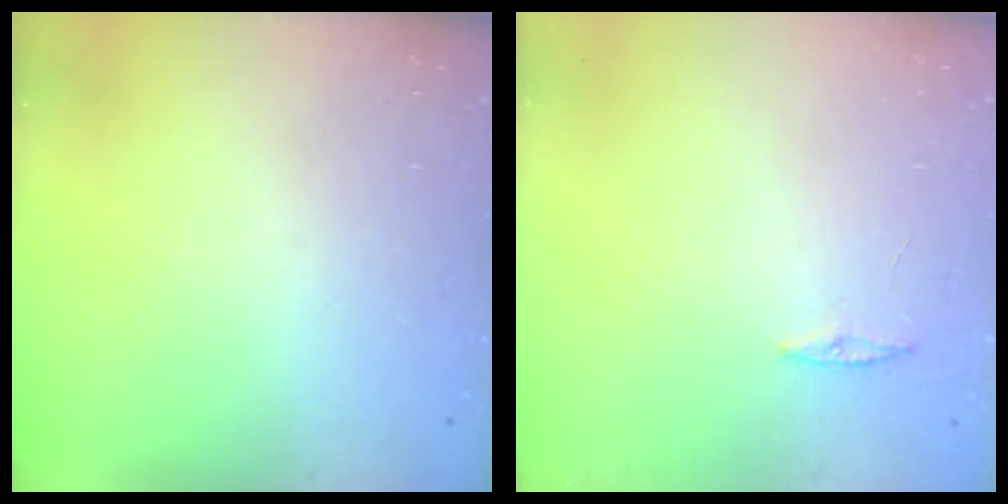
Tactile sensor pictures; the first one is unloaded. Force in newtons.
{"total": 3.0, "press": 2.9, "slide": 0.3}